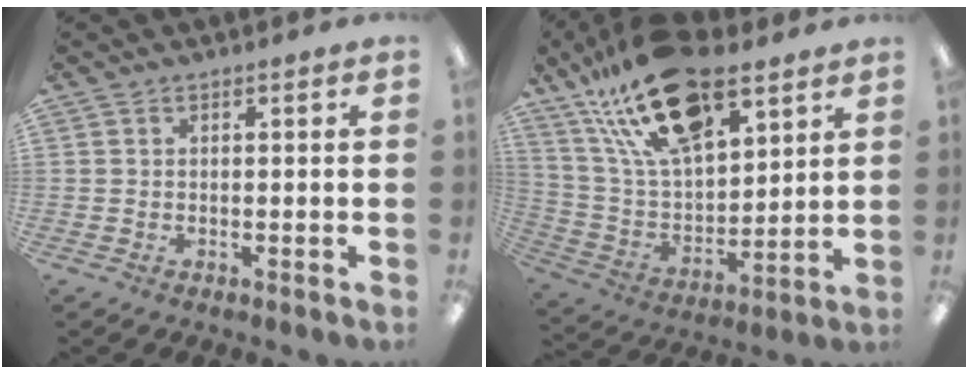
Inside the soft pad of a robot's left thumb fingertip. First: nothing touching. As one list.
[{"total": 24.4, "force": [15.6, 10.9, 15.3], "torque": [-0.296, -0.071, 0.275]}]